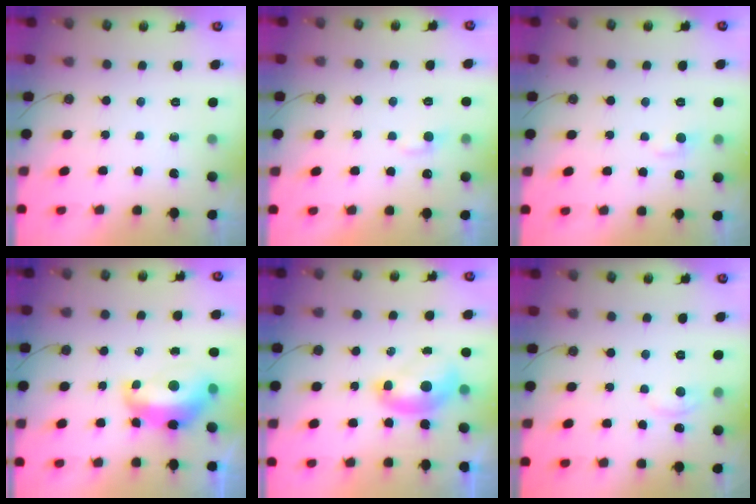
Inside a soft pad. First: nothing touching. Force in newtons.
{"total": 2.5, "press": 2.5, "slide": 0.6}
{"total": 1.9, "press": 1.8, "slide": 0.6}
{"total": 5.5, "press": 5.3, "slide": 1.4}
{"total": 1.9, "press": 1.9, "slide": 0.3}
{"total": 2.7, "press": 2.6, "slide": 0.5}